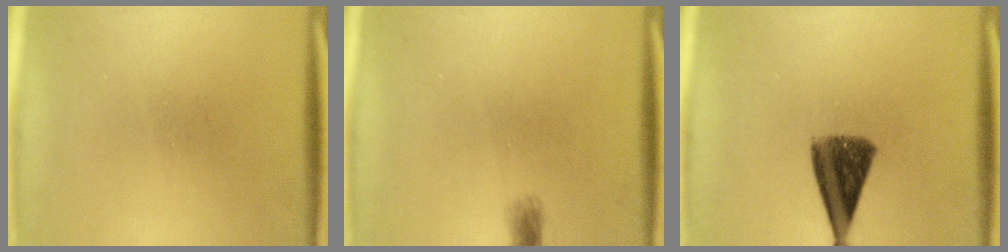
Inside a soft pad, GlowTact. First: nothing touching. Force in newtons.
{"total": 1.4}
{"total": 8.8}